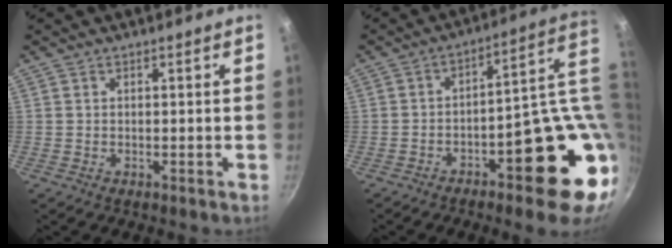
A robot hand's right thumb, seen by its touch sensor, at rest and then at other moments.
{"total": 19.5, "force": [-1.6, 7.0, 18.1], "torque": [-0.193, 0.005, -0.012]}